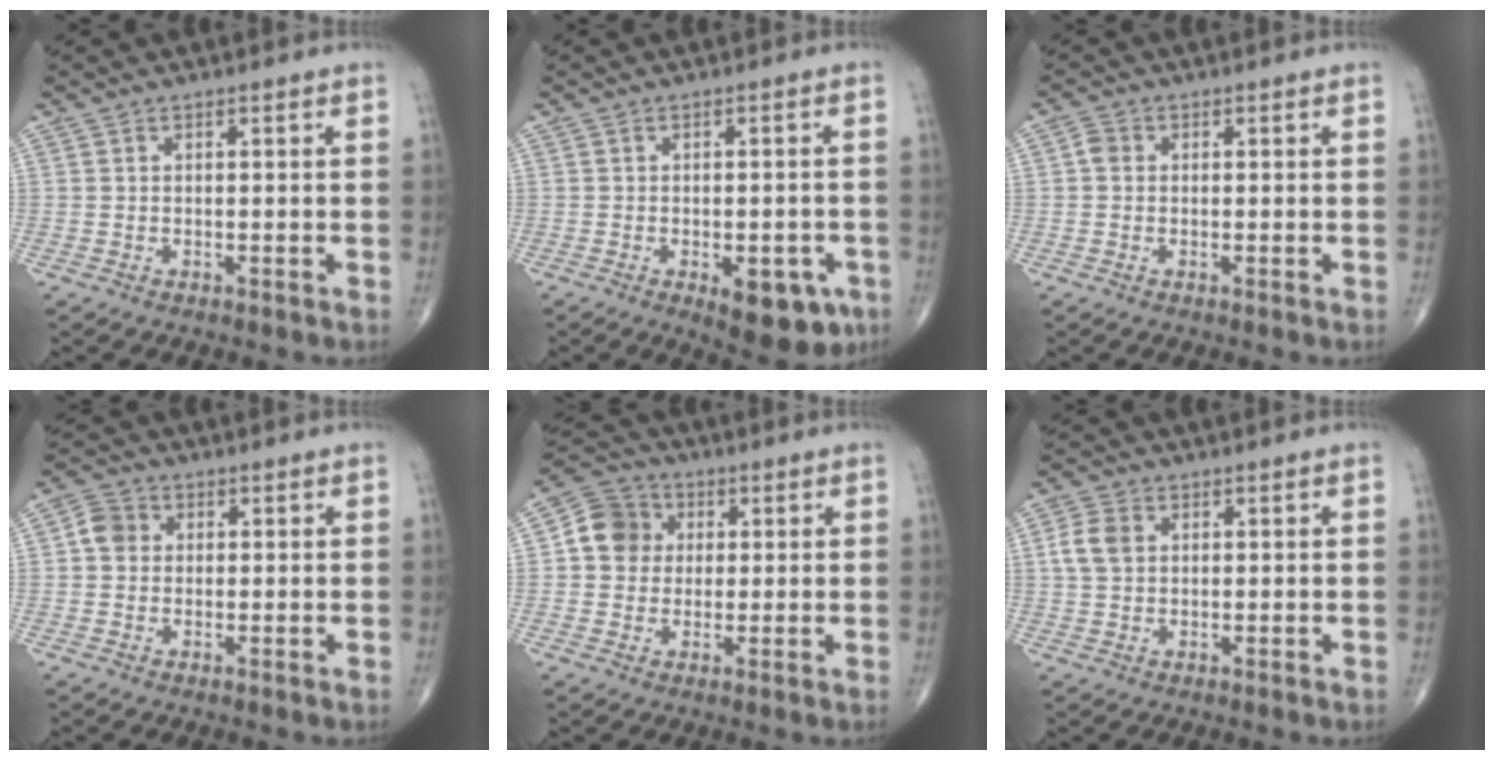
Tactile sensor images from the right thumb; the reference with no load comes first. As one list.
[{"total": 9.7, "force": [-4.3, 4.5, 7.4], "torque": [-0.069, 0.008, -0.048]}, {"total": 2.0, "force": [0.1, 1.7, 1.0], "torque": [-0.013, 0.005, -0.003]}, {"total": 4.1, "force": [0.4, 3.6, 1.8], "torque": [-0.023, 0.009, -0.001]}, {"total": 8.2, "force": [1.2, 7.4, 3.1], "torque": [-0.034, 0.010, 0.009]}, {"total": 4.9, "force": [1.0, 3.7, 3.1], "torque": [-0.061, 0.006, 0.015]}]